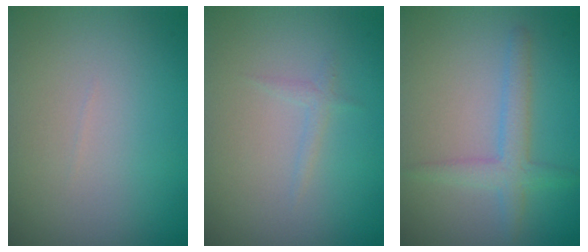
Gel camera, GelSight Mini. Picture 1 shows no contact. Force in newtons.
{"total": 0.8, "press": 0.8, "slide": 0.1}
{"total": 2.6, "press": 2.6, "slide": 0.1}